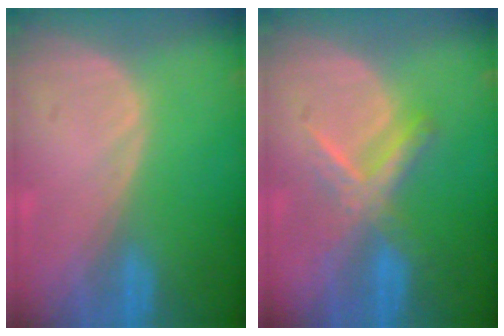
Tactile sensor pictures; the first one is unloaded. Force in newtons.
{"total": 5.6, "press": 5.6, "slide": 0.1}